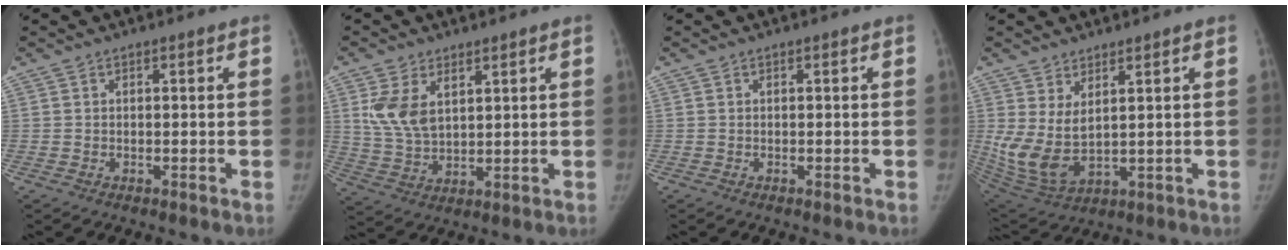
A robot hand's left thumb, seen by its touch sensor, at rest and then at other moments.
{"total": 8.3, "force": [3.4, 5.1, 5.6], "torque": [-0.095, -0.013, 0.079]}
{"total": 0.0}
{"total": 9.7, "force": [2.7, 4.9, 7.9], "torque": [-0.162, -0.025, 0.075]}